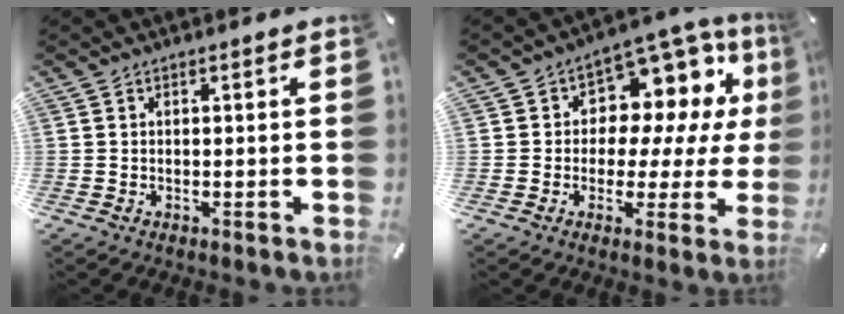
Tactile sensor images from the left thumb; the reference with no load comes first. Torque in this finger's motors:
{"motor_torque": [0.25, 0.32, 0.12, 0.30, 0.02]}